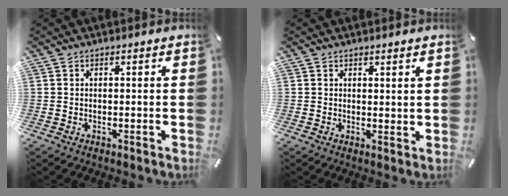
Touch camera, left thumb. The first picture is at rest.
{"total": 1.2, "force": [1.1, 0.5, 0.1], "torque": [0.007, -0.005, 0.021]}